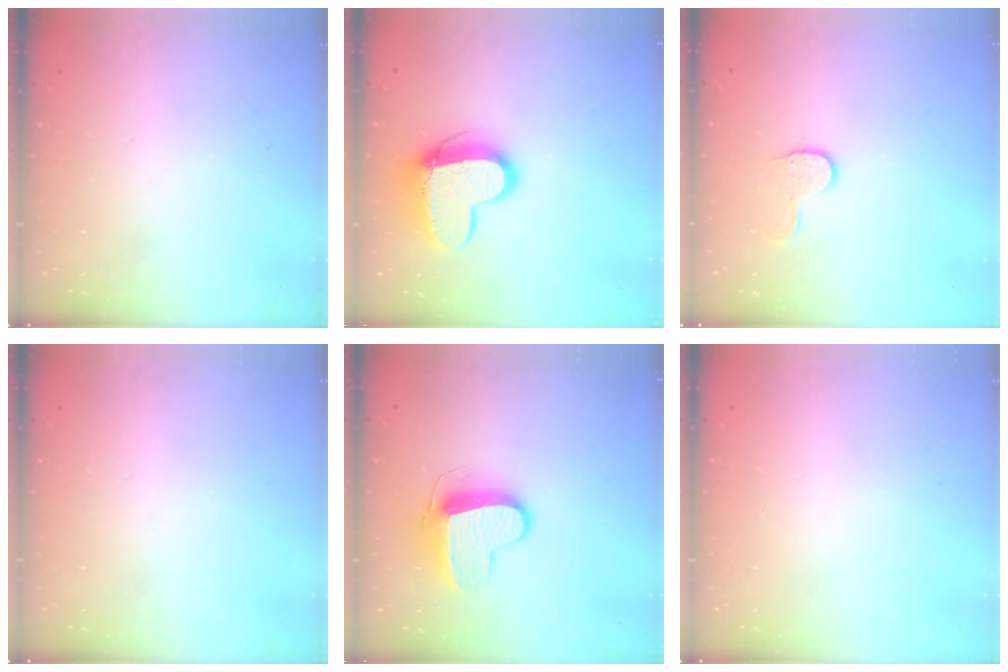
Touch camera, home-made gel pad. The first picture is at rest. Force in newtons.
{"total": 13.1, "press": 13.0, "slide": 1.1}
{"total": 6.6, "press": 6.6, "slide": 0.6}
{"total": 0.0}
{"total": 11.2, "press": 11.2, "slide": 0.8}
{"total": 0.0}